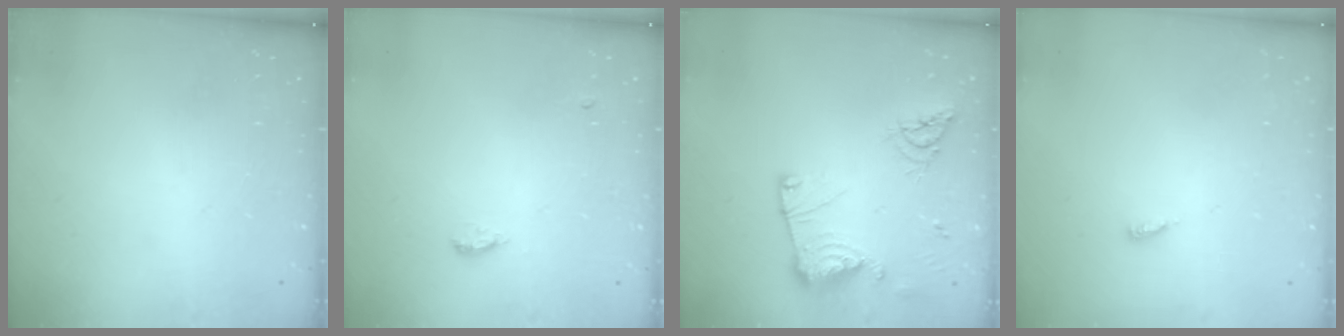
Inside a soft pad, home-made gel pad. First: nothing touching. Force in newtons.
{"total": 8.1, "press": 5.6, "slide": 5.8}
{"total": 15.0, "press": 14.9, "slide": 1.5}
{"total": 2.9, "press": 2.9, "slide": 0.2}